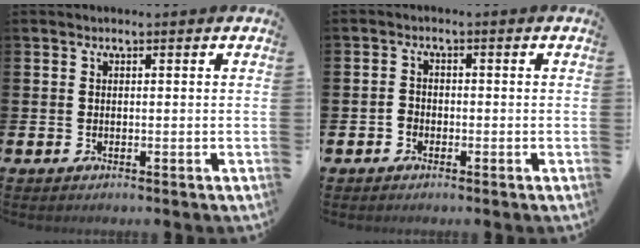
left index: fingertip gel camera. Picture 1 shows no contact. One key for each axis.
{"total": 1.7, "fx": -1.2, "fy": 1.3, "fz": 0.1, "tx": -0.005, "ty": 0.005, "tz": -0.027}